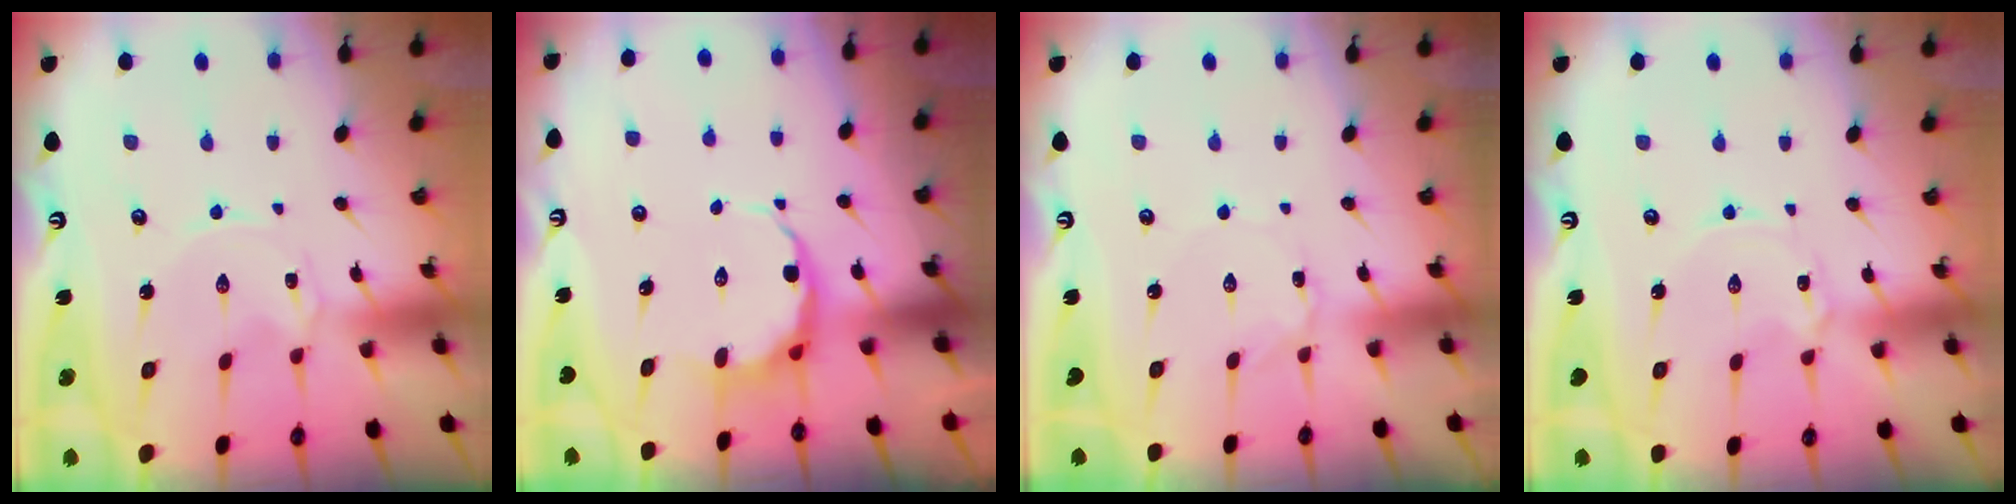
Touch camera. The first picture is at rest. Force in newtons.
{"total": 7.7, "press": 7.5, "slide": 1.8}
{"total": 1.4, "press": 1.3, "slide": 0.1}
{"total": 0.9, "press": 0.9, "slide": 0.1}